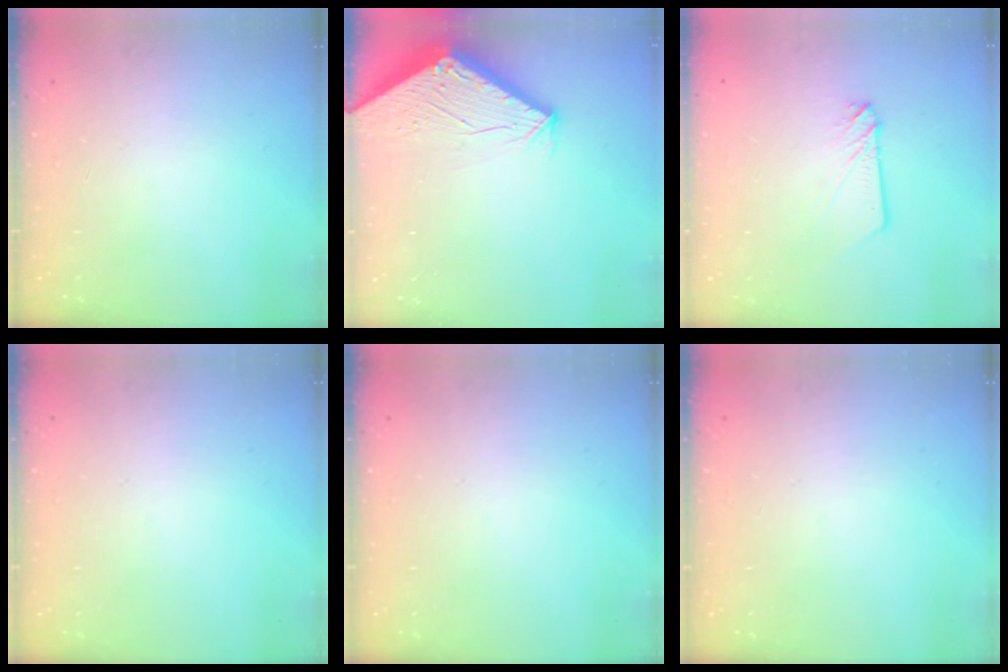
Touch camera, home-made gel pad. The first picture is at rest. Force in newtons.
{"total": 2.9, "press": 2.9, "slide": 0.1}
{"total": 3.0, "press": 3.0, "slide": 0.2}
{"total": 0.0}
{"total": 0.0}
{"total": 0.0}